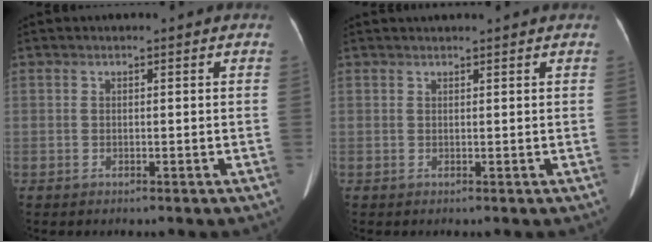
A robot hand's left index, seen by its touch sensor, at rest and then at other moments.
{"total": 3.2, "force": [3.0, -0.1, 1.0], "torque": [-0.009, 0.026, 0.041]}